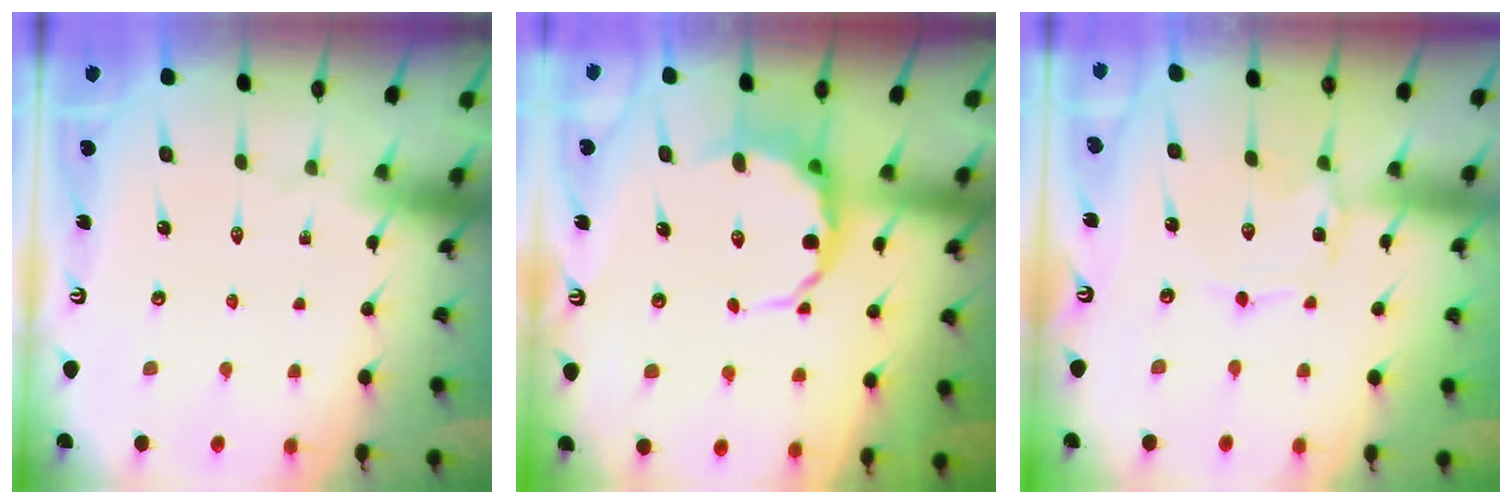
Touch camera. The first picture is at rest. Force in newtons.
{"total": 7.4, "press": 7.2, "slide": 1.8}
{"total": 0.9, "press": 0.9, "slide": 0.1}